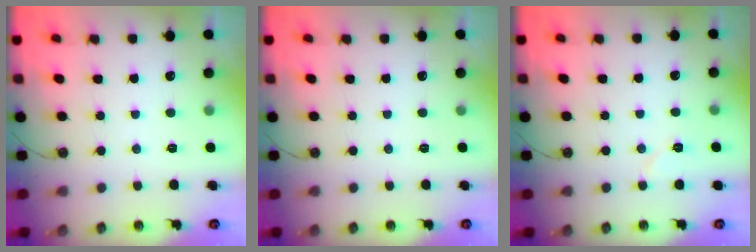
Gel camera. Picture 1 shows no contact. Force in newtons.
{"total": 0.0}
{"total": 5.3, "press": 4.6, "slide": 2.6}